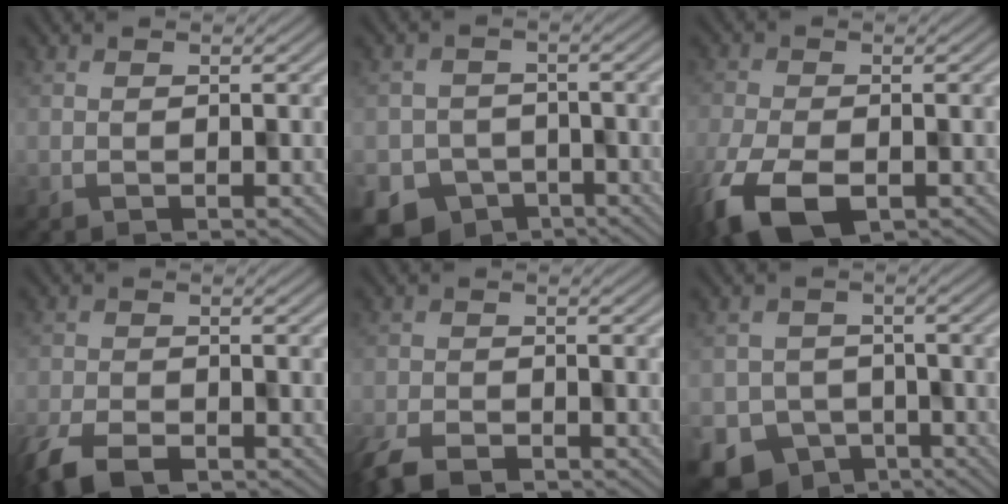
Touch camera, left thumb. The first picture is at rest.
{"total": 8.2, "force": [-5.5, 5.9, 1.6], "torque": [-0.030, -0.022, -0.084]}
{"total": 9.9, "force": [-5.9, 4.5, 6.5], "torque": [-0.140, -0.036, -0.100]}
{"total": 6.8, "force": [-5.0, 2.9, 3.6], "torque": [-0.064, -0.012, -0.094]}
{"total": 5.9, "force": [-4.5, 2.3, 2.9], "torque": [-0.049, -0.009, -0.086]}
{"total": 9.4, "force": [-6.3, 6.7, 1.8], "torque": [-0.039, -0.023, -0.097]}